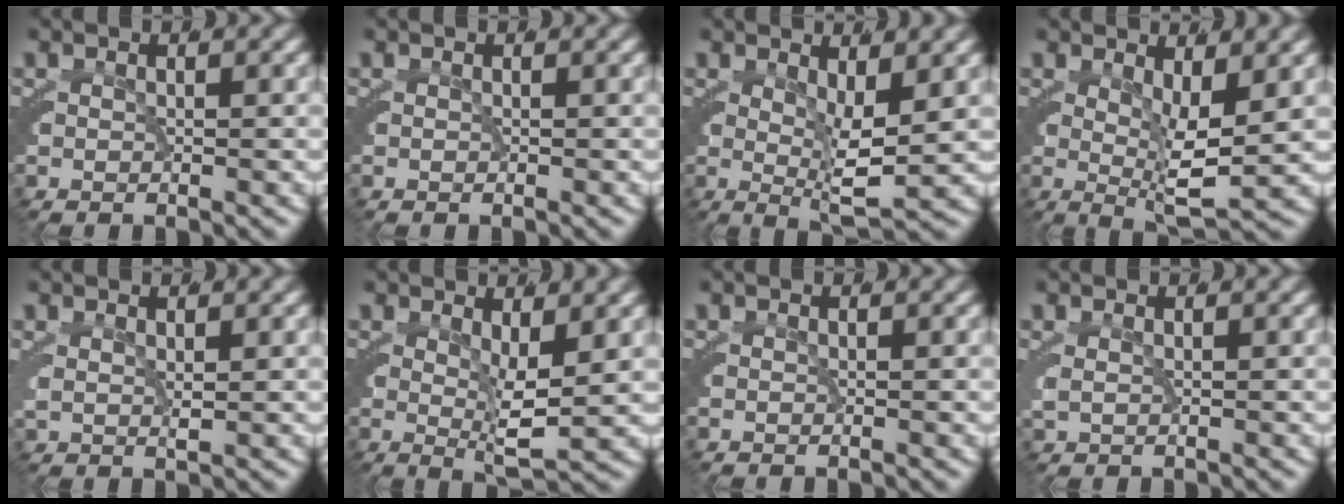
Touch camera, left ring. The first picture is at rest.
{"total": 0.0}
{"total": 3.8, "force": [0.9, 0.3, 3.6], "torque": [-0.044, -0.017, 0.022]}
{"total": 4.3, "force": [0.9, 0.5, 4.2], "torque": [-0.050, -0.016, 0.022]}
{"total": 1.2, "force": [0.9, -0.1, 0.8], "torque": [-0.013, -0.006, 0.025]}
{"total": 3.4, "force": [0.9, 0.2, 3.3], "torque": [-0.040, -0.016, 0.022]}
{"total": 0.0}
{"total": 0.6, "force": [0.5, -0.1, 0.4], "torque": [-0.012, -0.005, 0.017]}